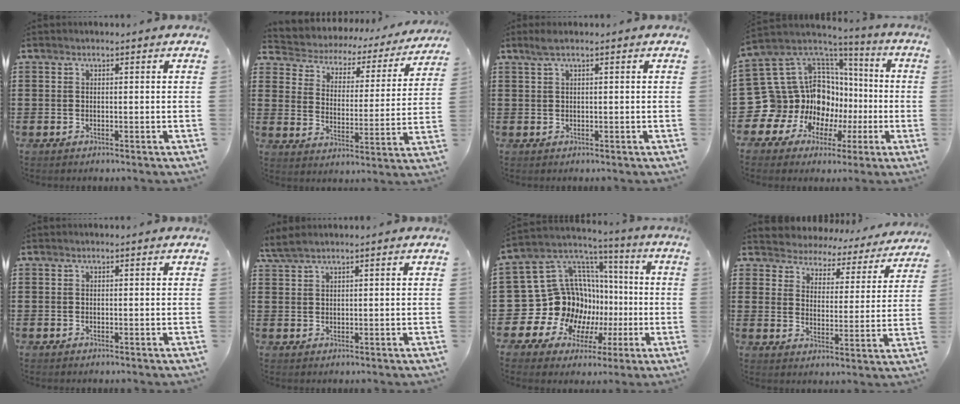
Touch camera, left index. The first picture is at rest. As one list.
[{"total": 2.6, "force": [2.4, 1.0, -0.1], "torque": [-0.021, -0.025, 0.029]}, {"total": 1.4, "force": [0.6, 0.0, 1.3], "torque": [-0.025, 0.000, 0.012]}, {"total": 16.3, "force": [-2.5, 15.2, 5.3], "torque": [-0.157, -0.038, -0.003]}, {"total": 0.0}, {"total": 2.2, "force": [1.7, 0.1, 1.3], "torque": [-0.030, 0.000, 0.033]}, {"total": 18.0, "force": [-2.2, 16.2, 7.4], "torque": [-0.184, -0.038, 0.010]}, {"total": 3.7, "force": [3.6, 0.4, -0.8], "torque": [-0.012, -0.031, 0.055]}]